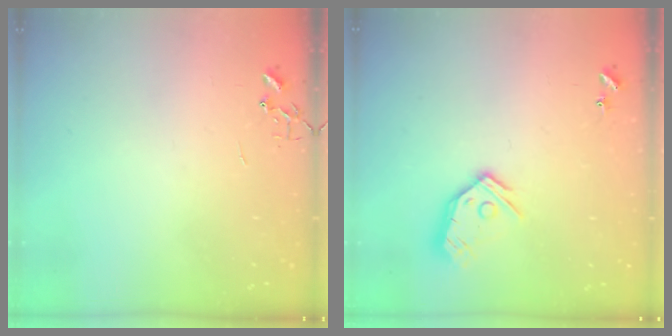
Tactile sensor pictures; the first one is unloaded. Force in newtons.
{"total": 12.2, "press": 12.1, "slide": 1.5}